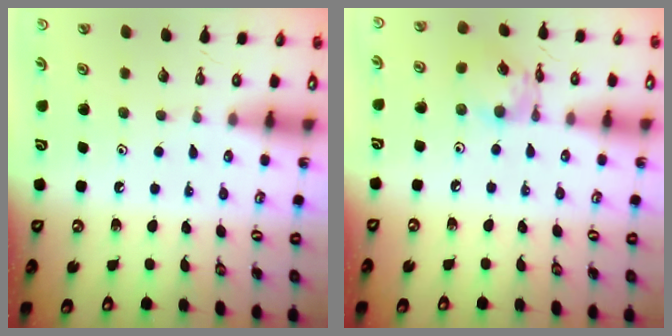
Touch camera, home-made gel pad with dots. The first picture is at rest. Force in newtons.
{"total": 11.6, "press": 11.6, "slide": 0.9}